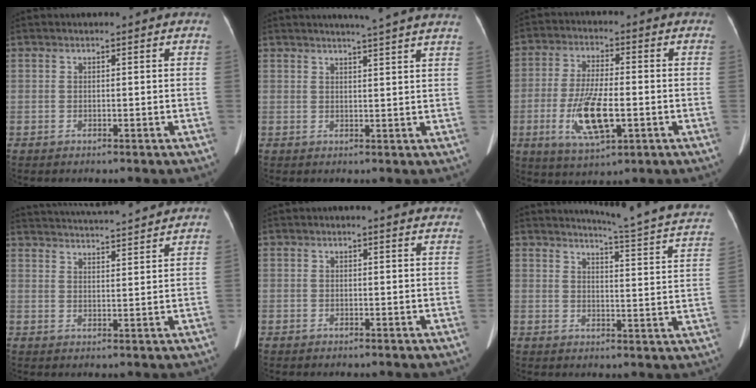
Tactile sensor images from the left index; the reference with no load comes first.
{"total": 9.6, "force": [8.5, -0.9, 4.4], "torque": [-0.059, 0.002, 0.087]}
{"total": 10.5, "force": [-2.8, 2.9, 9.6], "torque": [-0.195, -0.009, -0.046]}
{"total": 15.3, "force": [14.5, 0.8, 4.8], "torque": [-0.090, 0.022, 0.207]}
{"total": 2.2, "force": [1.8, 0.6, 1.0], "torque": [-0.017, 0.004, 0.006]}
{"total": 16.6, "force": [15.3, -0.3, 6.5], "torque": [-0.088, -0.079, 0.163]}